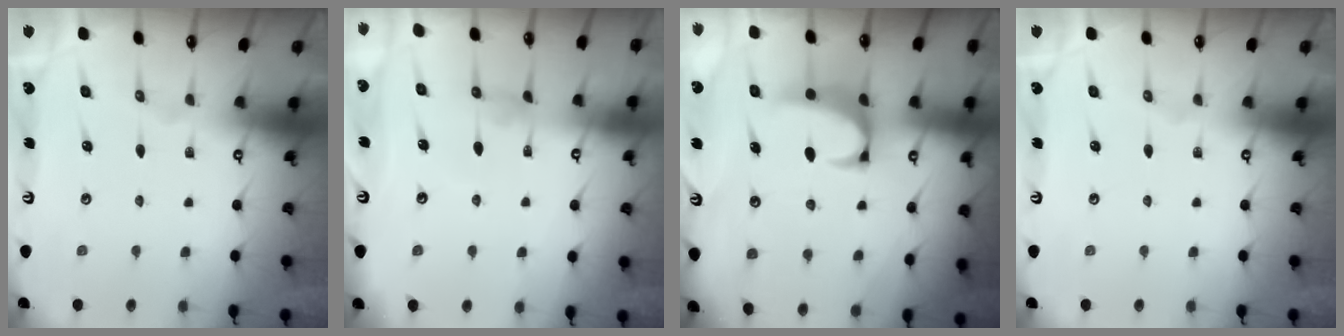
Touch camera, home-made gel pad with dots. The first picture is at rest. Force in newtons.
{"total": 0.7, "press": 0.4, "slide": 0.5}
{"total": 2.2, "press": 2.0, "slide": 0.9}
{"total": 0.0}